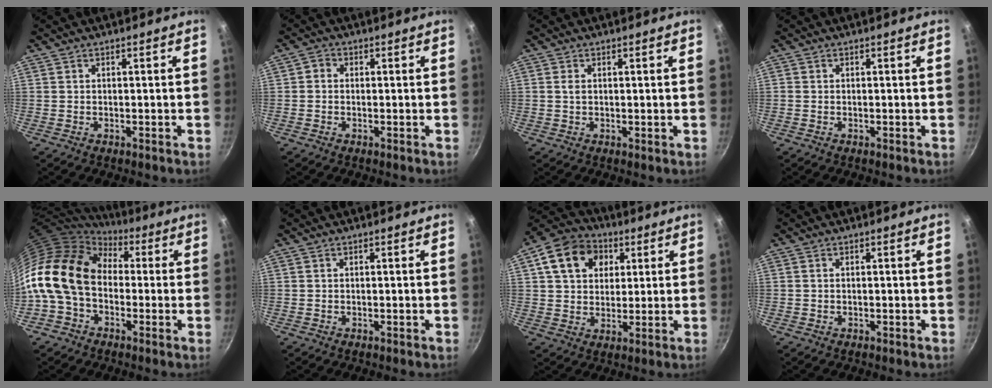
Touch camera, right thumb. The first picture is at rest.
{"total": 1.9, "force": [0.0, 1.7, 0.8], "torque": [-0.012, 0.005, -0.007]}
{"total": 1.1, "force": [0.3, 0.6, 0.9], "torque": [-0.015, 0.000, 0.003]}
{"total": 0.0}
{"total": 16.1, "force": [1.0, 11.8, 10.9], "torque": [-0.183, 0.029, -0.001]}
{"total": 0.0}
{"total": 13.2, "force": [4.7, 10.2, 7.0], "torque": [-0.099, 0.008, 0.066]}
{"total": 0.0}